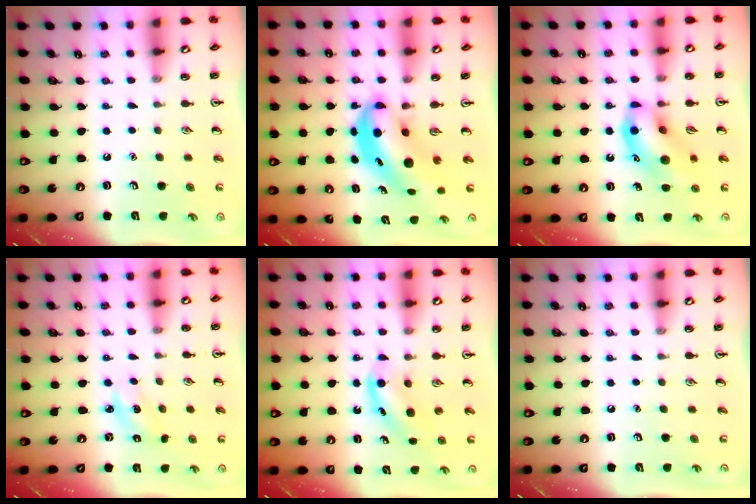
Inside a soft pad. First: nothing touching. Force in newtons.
{"total": 7.7, "press": 7.4, "slide": 1.9}
{"total": 12.6, "press": 12.3, "slide": 2.7}
{"total": 2.4, "press": 2.3, "slide": 0.5}
{"total": 4.6, "press": 4.5, "slide": 1.0}
{"total": 0.0}